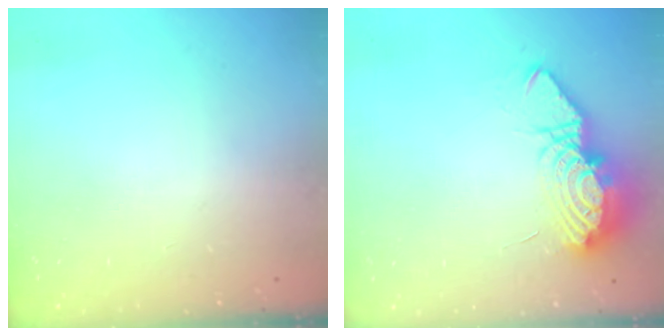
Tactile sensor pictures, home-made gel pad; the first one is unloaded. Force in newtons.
{"total": 12.6, "press": 12.5, "slide": 1.3}